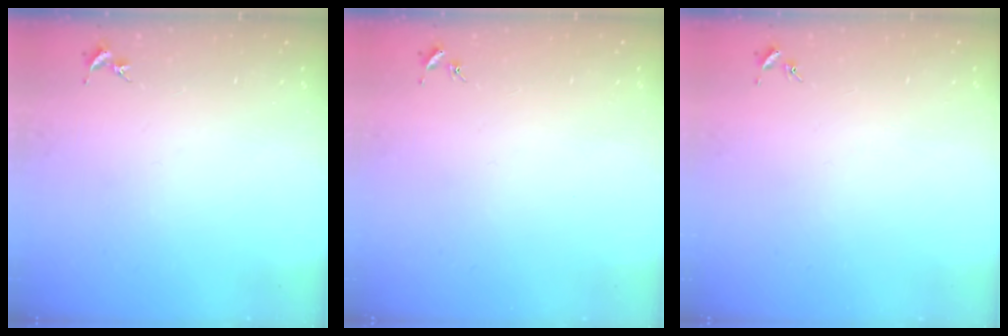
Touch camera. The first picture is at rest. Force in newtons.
{"total": 0.0}
{"total": 0.0}